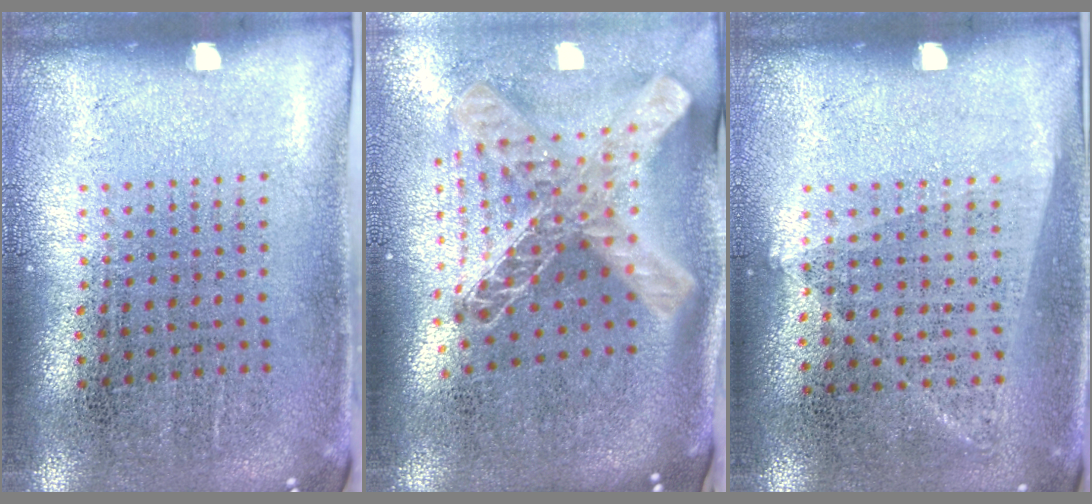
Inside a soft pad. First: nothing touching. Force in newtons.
{"total": 2.9, "press": 2.1, "slide": 2.0}
{"total": 1.0, "press": 0.9, "slide": 0.5}